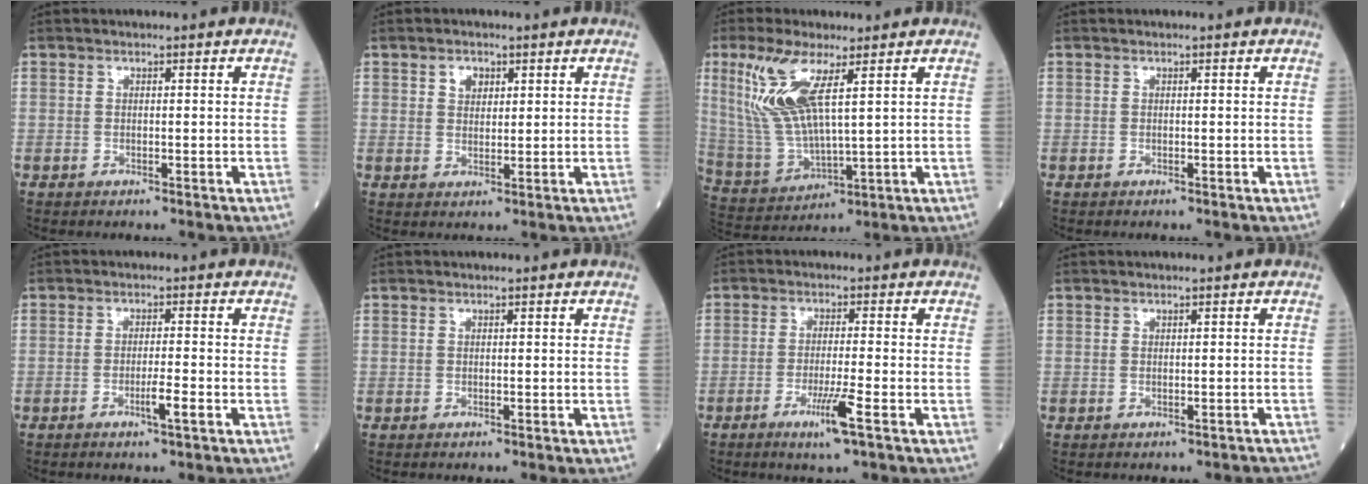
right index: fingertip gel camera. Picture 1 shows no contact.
{"total": 2.6, "force": [1.4, 1.7, 1.4], "torque": [-0.024, 0.004, 0.026]}
{"total": 11.7, "force": [4.9, 2.5, 10.3], "torque": [-0.242, -0.002, 0.108]}
{"total": 0.0}
{"total": 1.7, "force": [-0.7, 0.0, 1.5], "torque": [-0.029, -0.002, -0.011]}
{"total": 0.0}
{"total": 5.0, "force": [-2.4, -0.6, 4.4], "torque": [-0.083, -0.013, -0.043]}
{"total": 1.2, "force": [-1.0, 0.6, 0.4], "torque": [0.000, 0.005, -0.007]}